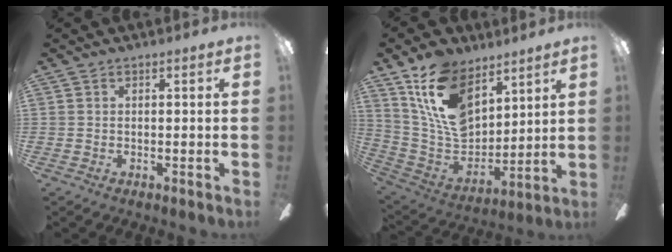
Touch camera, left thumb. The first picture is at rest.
{"total": 18.5, "force": [10.3, 11.1, 10.7], "torque": [-0.221, -0.048, 0.194]}